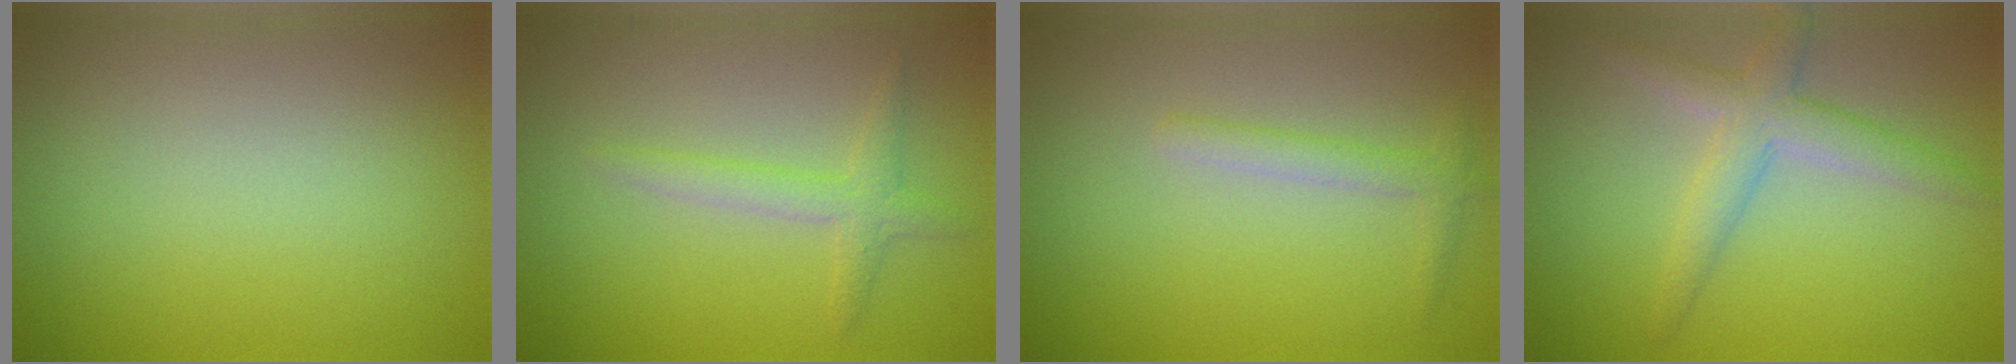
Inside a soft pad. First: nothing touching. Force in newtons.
{"total": 2.0, "press": 2.0, "slide": 0.1}
{"total": 1.6, "press": 1.6, "slide": 0.1}
{"total": 3.5, "press": 3.5, "slide": 0.1}